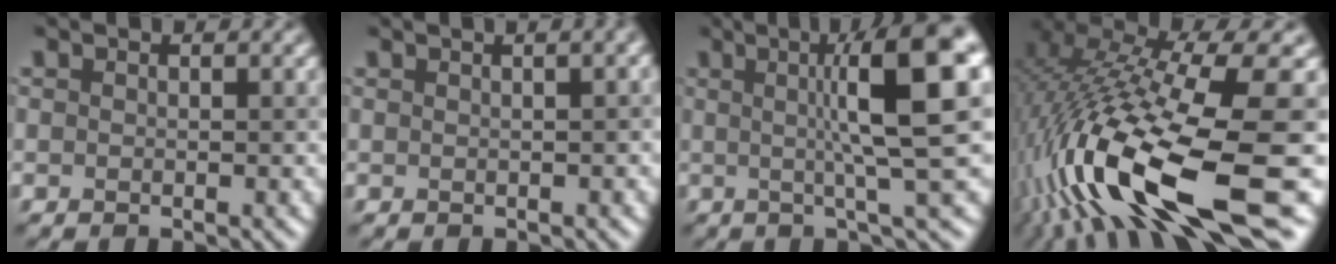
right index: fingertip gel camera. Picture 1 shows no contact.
{"total": 2.1, "force": [0.5, 0.5, 2.0], "torque": [-0.013, 0.008, 0.002]}
{"total": 10.3, "force": [1.8, 1.5, 10.0], "torque": [-0.115, 0.019, 0.022]}
{"total": 16.4, "force": [-3.7, 4.7, 15.3], "torque": [-0.308, -0.016, -0.049]}